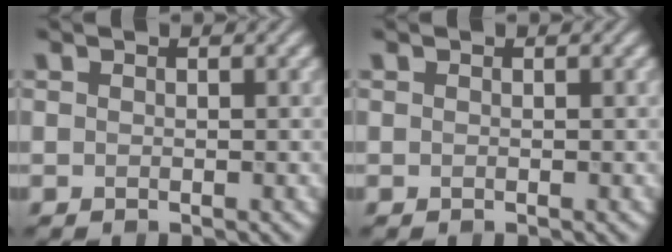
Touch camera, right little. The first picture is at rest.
{"total": 0.0}